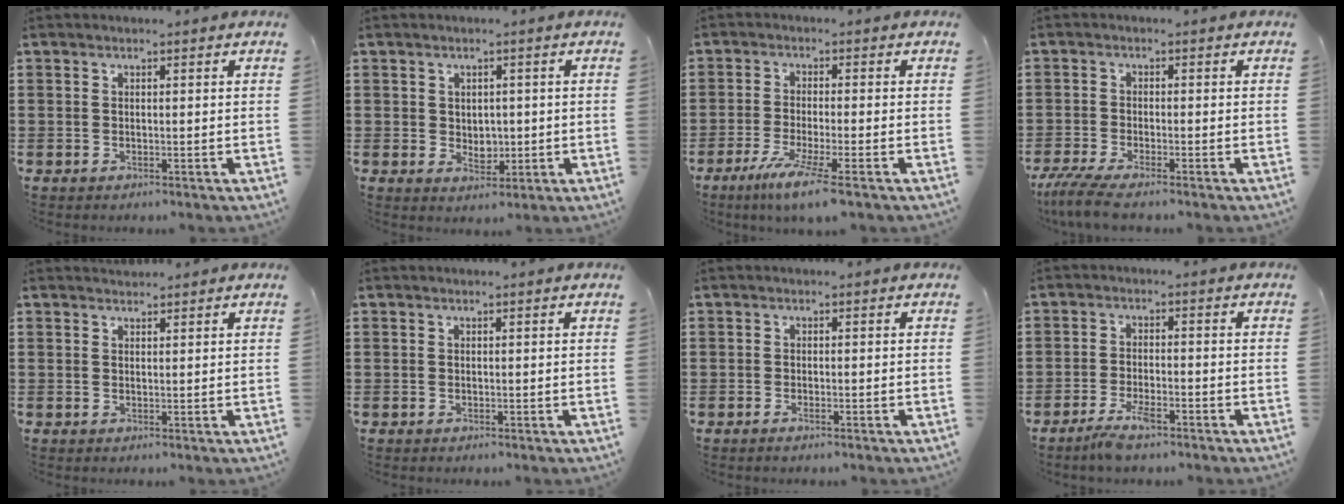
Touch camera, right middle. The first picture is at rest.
{"total": 2.6, "force": [0.4, 2.3, 1.0], "torque": [-0.013, -0.001, 0.003]}
{"total": 5.9, "force": [-3.9, -0.1, 4.4], "torque": [-0.092, -0.023, -0.070]}
{"total": 4.0, "force": [-3.5, 0.1, 2.1], "torque": [-0.064, -0.021, -0.073]}
{"total": 1.1, "force": [1.1, 0.3, 0.0], "torque": [-0.002, -0.001, 0.022]}
{"total": 0.0}
{"total": 0.7, "force": [-0.4, 0.1, 0.6], "torque": [-0.011, -0.003, -0.006]}
{"total": 3.9, "force": [-2.7, 0.9, 2.6], "torque": [-0.056, 0.001, -0.053]}